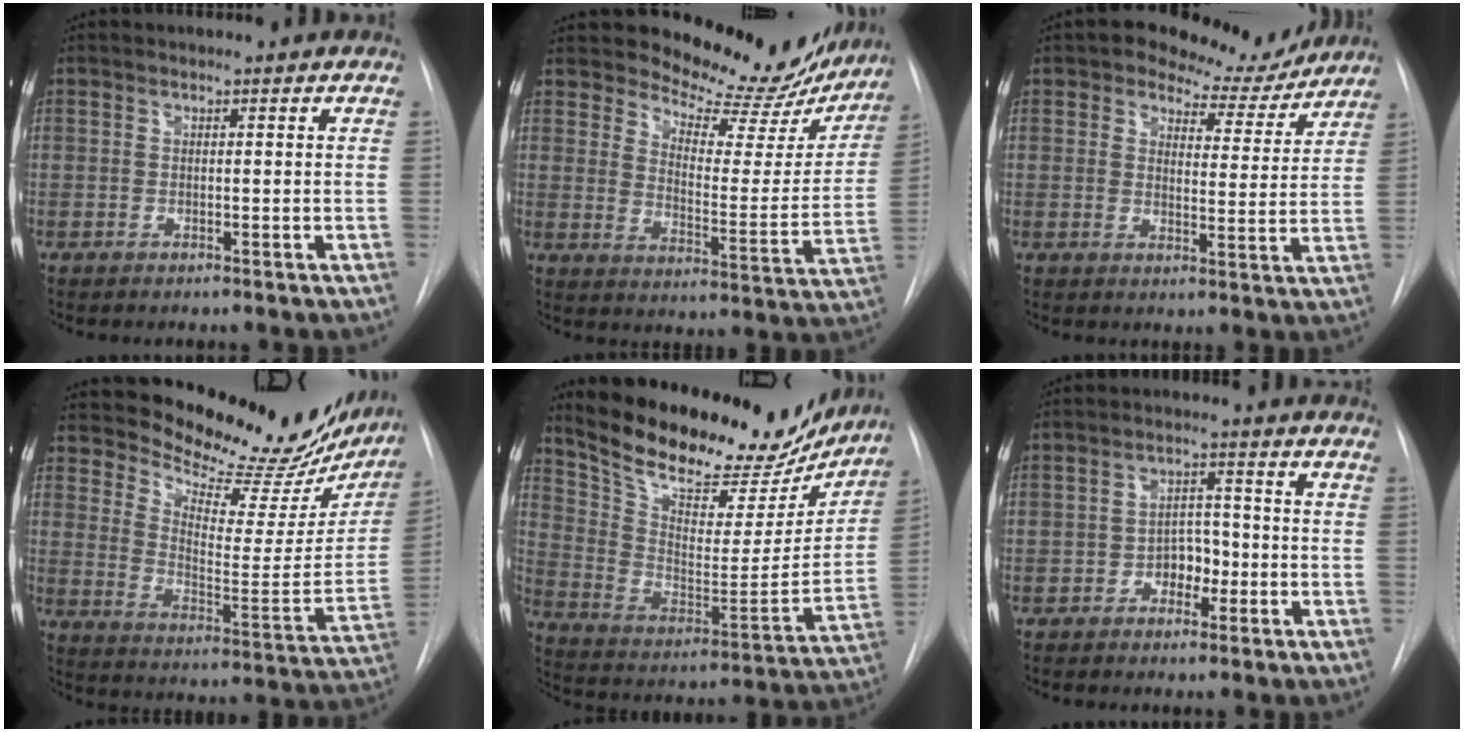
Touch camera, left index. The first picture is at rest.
{"total": 17.8, "force": [16.2, 5.6, 4.5], "torque": [-0.041, -0.048, 0.200]}
{"total": 8.1, "force": [7.1, 3.5, 1.6], "torque": [-0.007, -0.005, 0.085]}
{"total": 22.5, "force": [20.2, 6.7, 7.2], "torque": [-0.096, -0.063, 0.255]}
{"total": 24.8, "force": [21.3, 8.3, 9.7], "torque": [-0.159, -0.018, 0.311]}
{"total": 4.1, "force": [-1.8, 2.7, 2.5], "torque": [-0.034, 0.010, -0.033]}